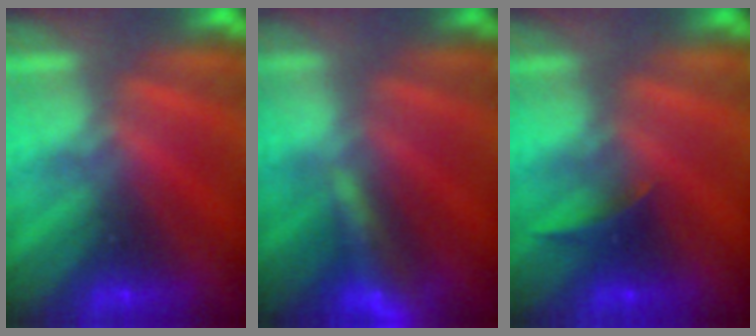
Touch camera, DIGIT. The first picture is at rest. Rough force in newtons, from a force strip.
{"total": 9.7}
{"total": 2.2}